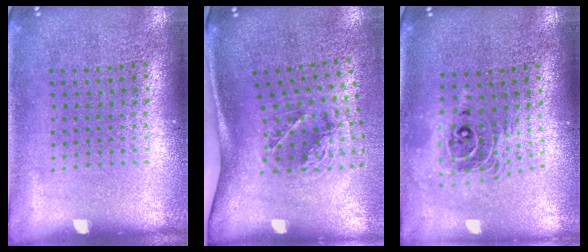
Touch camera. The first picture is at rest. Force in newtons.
{"total": 1.9, "press": 1.2, "slide": 1.4}
{"total": 2.0, "press": 1.6, "slide": 1.3}